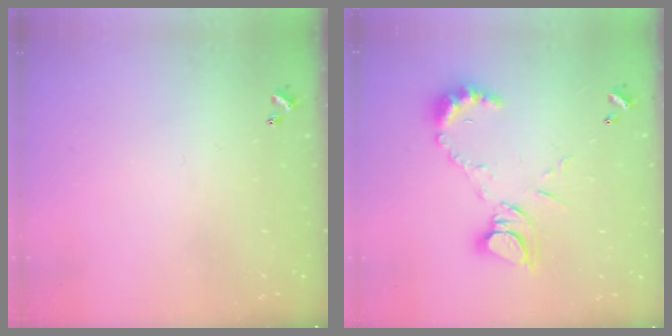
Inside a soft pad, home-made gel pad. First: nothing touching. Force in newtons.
{"total": 10.9, "press": 10.9, "slide": 1.1}